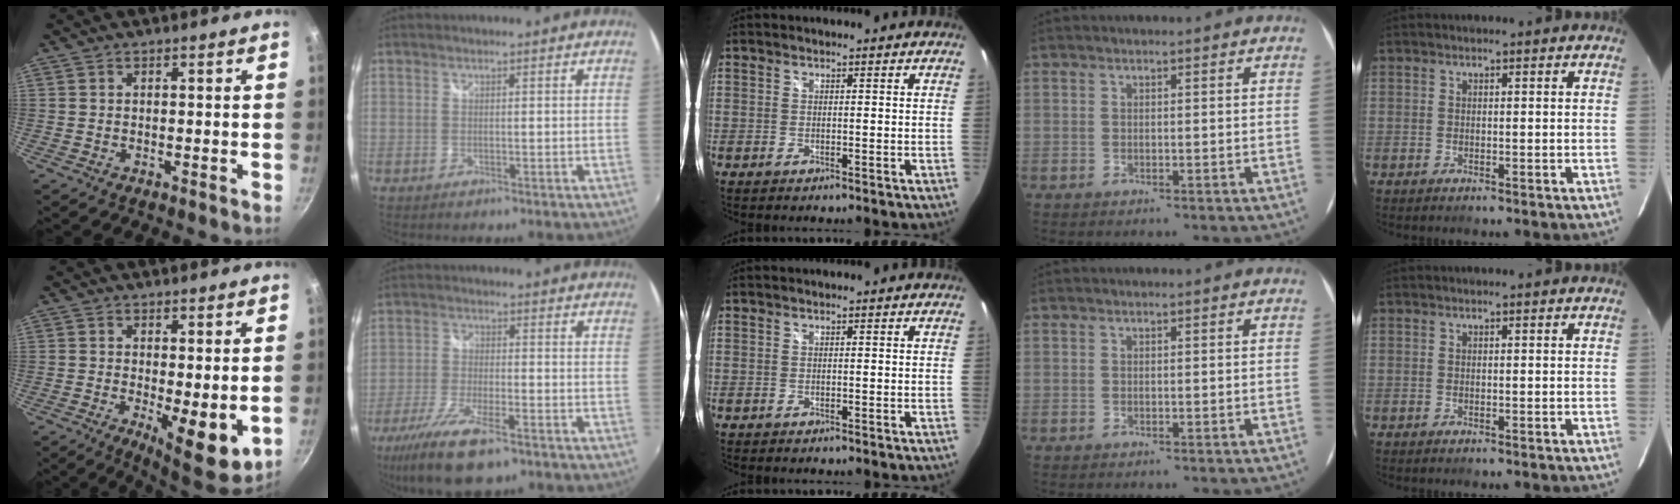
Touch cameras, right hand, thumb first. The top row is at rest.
{"thumb": {"total": 9.1, "force": [-0.7, 3.1, 8.6], "torque": [-0.103, -0.016, 0.001]}, "index": {"total": 12.7, "force": [-8.4, 3.9, 8.8], "torque": [-0.202, -0.036, -0.159]}}